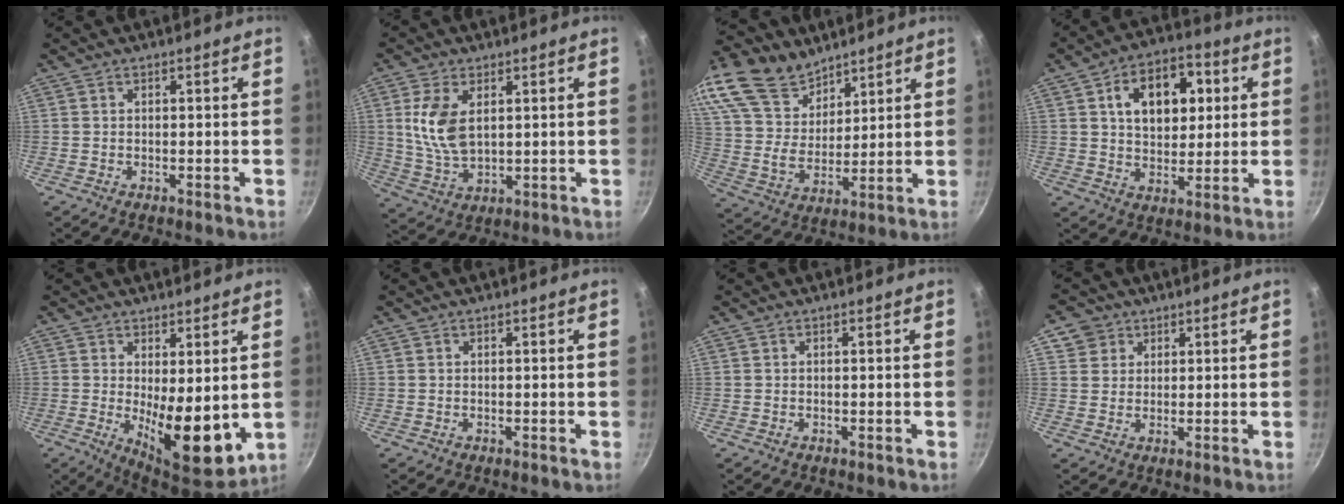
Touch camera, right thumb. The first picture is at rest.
{"total": 9.7, "force": [2.4, 5.5, 7.6], "torque": [-0.149, -0.019, 0.054]}
{"total": 21.6, "force": [14.9, 12.7, 9.2], "torque": [-0.182, -0.033, 0.288]}
{"total": 14.8, "force": [3.8, 9.7, 10.5], "torque": [-0.118, 0.003, 0.055]}
{"total": 11.3, "force": [0.2, 4.4, 10.4], "torque": [-0.127, -0.030, 0.015]}
{"total": 0.0}
{"total": 0.0}
{"total": 4.3, "force": [2.2, 3.6, 0.8], "torque": [0.012, 0.004, 0.038]}